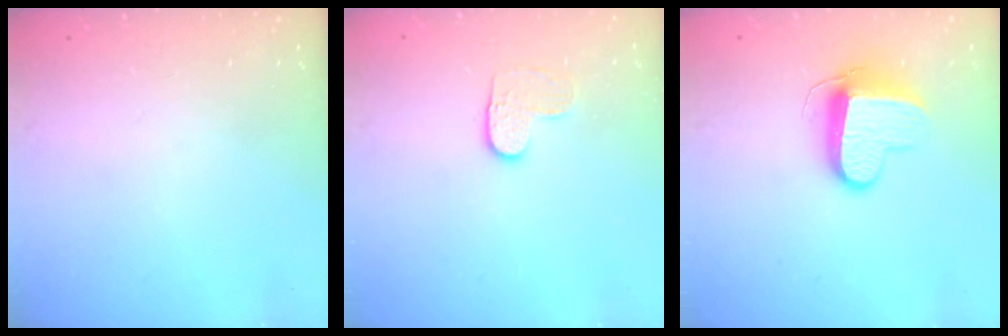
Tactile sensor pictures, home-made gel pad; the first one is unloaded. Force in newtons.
{"total": 4.3, "press": 4.3, "slide": 0.5}
{"total": 10.5, "press": 10.5, "slide": 0.8}